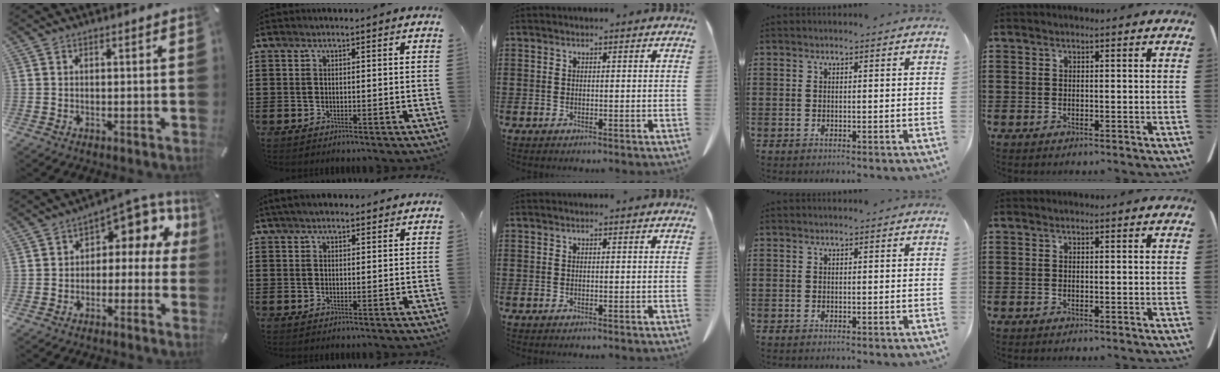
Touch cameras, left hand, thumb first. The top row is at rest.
{"thumb": {"total": 7.8, "force": [2.7, 5.1, 5.3], "torque": [-0.068, -0.023, 0.046]}, "index": {"total": 2.4, "force": [2.0, 0.9, 1.2], "torque": [-0.027, 0.006, 0.036]}}